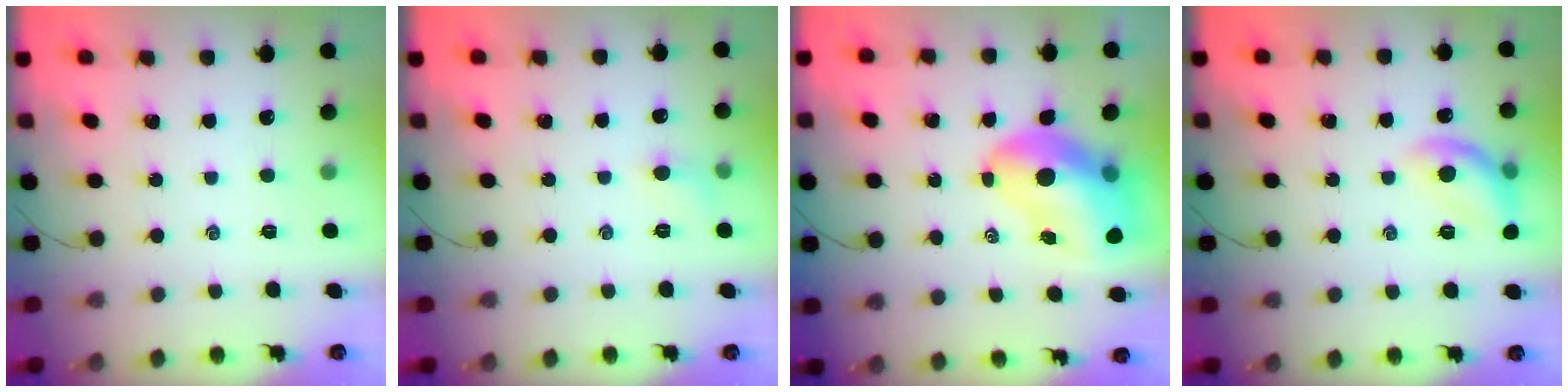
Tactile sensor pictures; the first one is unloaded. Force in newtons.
{"total": 4.5, "press": 4.2, "slide": 1.5}
{"total": 15.6, "press": 15.0, "slide": 4.5}
{"total": 11.5, "press": 11.4, "slide": 0.7}